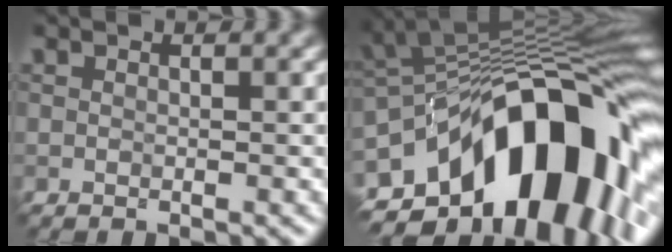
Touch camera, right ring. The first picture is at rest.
{"total": 17.2, "force": [-5.7, 9.4, 13.3], "torque": [-0.187, 0.009, -0.105]}